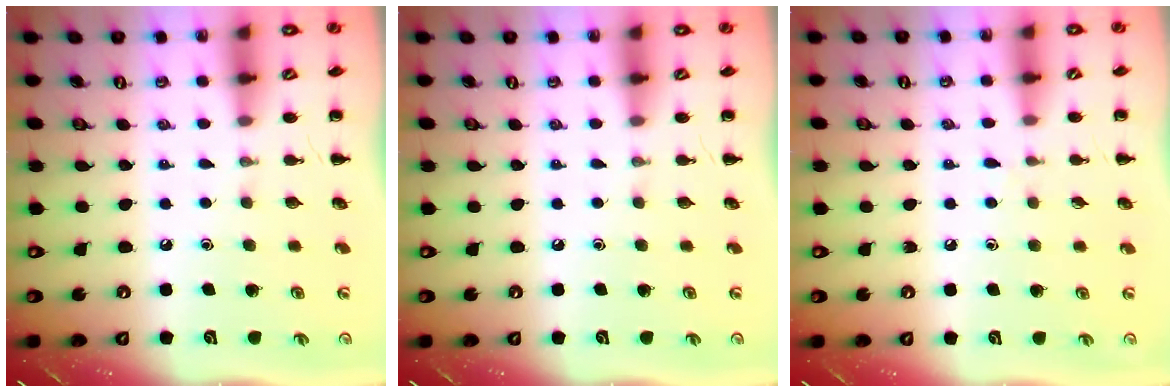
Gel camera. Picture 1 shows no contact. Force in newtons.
{"total": 0.0}
{"total": 4.4, "press": 4.1, "slide": 1.6}